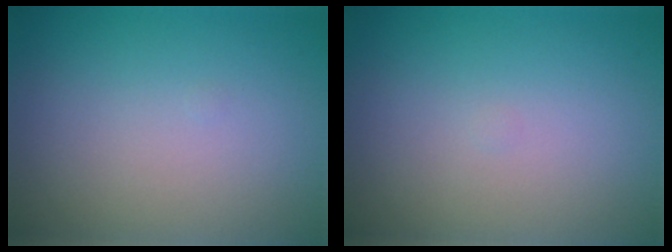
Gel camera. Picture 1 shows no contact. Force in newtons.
{"total": 0.0}